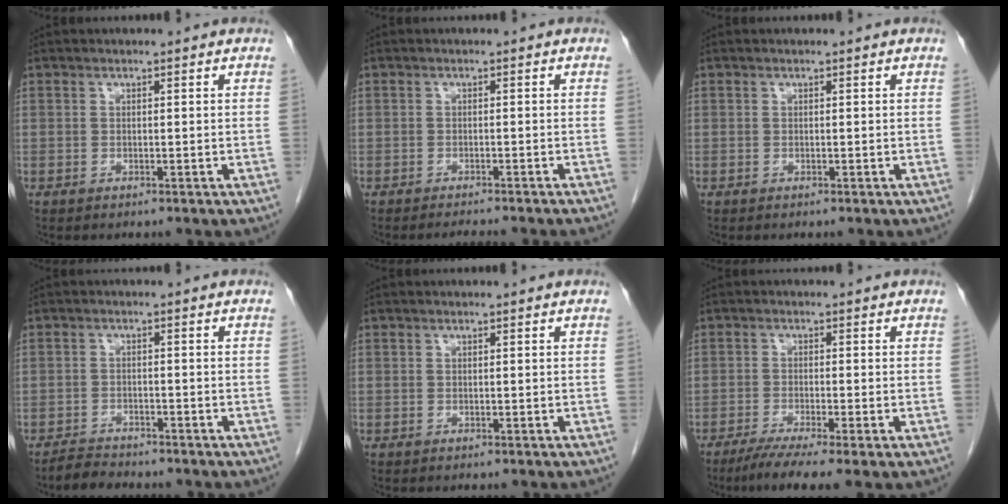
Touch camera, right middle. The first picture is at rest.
{"total": 4.0, "force": [-3.7, -0.5, 1.6], "torque": [-0.015, -0.003, -0.048]}
{"total": 0.0}
{"total": 2.6, "force": [-2.5, 0.3, 0.2], "torque": [-0.013, -0.010, -0.046]}
{"total": 0.0}
{"total": 6.6, "force": [-4.4, -0.1, 4.9], "torque": [-0.079, -0.020, -0.074]}